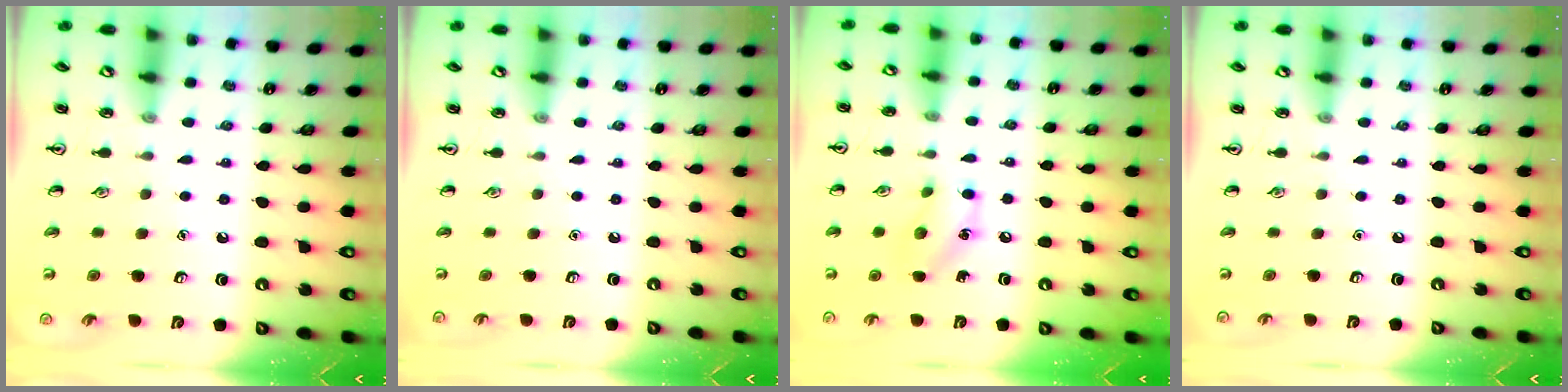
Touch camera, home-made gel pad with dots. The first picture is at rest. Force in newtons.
{"total": 0.0}
{"total": 9.6, "press": 9.5, "slide": 1.2}
{"total": 0.0}